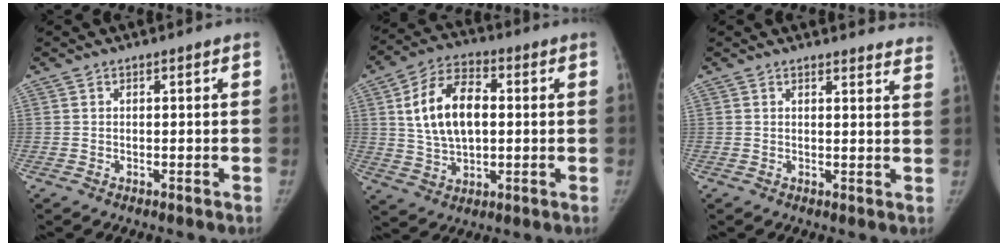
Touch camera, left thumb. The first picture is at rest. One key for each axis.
{"total": 13.8, "fx": 2.0, "fy": 8.4, "fz": 10.8, "tx": -0.178, "ty": 0.011, "tz": 0.035}
{"total": 9.6, "fx": 9.4, "fy": 1.6, "fz": 0.8, "tx": 0.033, "ty": -0.065, "tz": 0.073}